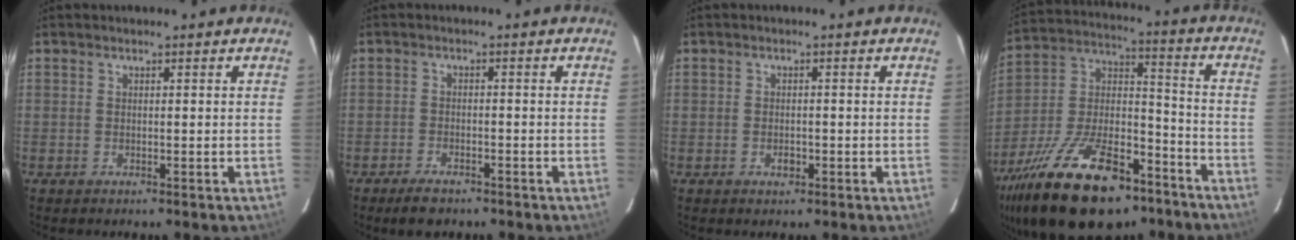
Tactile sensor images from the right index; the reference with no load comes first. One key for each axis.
{"total": 4.3, "fx": -3.3, "fy": 1.7, "fz": 2.1, "tx": -0.053, "ty": -0.002, "tz": -0.056}
{"total": 1.7, "fx": -0.7, "fy": 1.1, "fz": 1.0, "tx": -0.017, "ty": 0.003, "tz": -0.012}
{"total": 28.3, "fx": -18.3, "fy": 12.3, "fz": 17.8, "tx": -0.341, "ty": -0.007, "tz": -0.289}